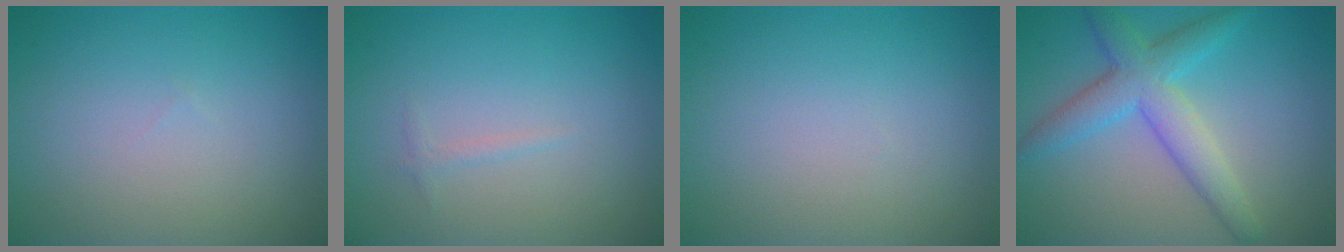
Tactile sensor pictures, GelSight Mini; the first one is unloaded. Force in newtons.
{"total": 0.6, "press": 0.6, "slide": 0.1}
{"total": 0.0}
{"total": 5.1, "press": 5.1, "slide": 0.1}